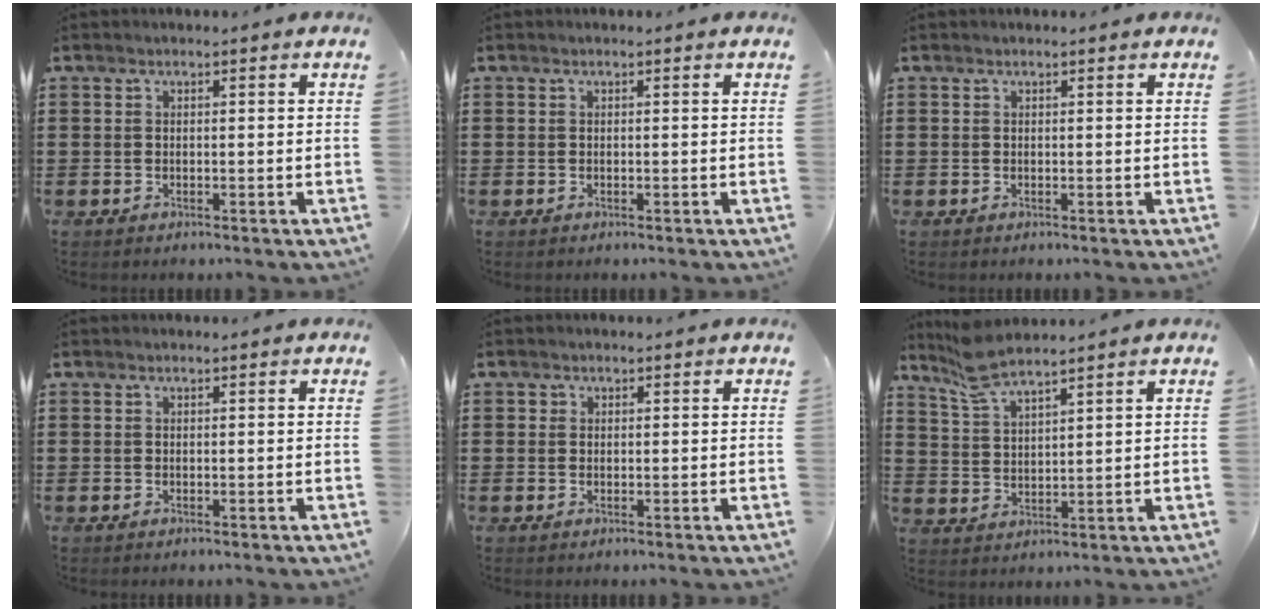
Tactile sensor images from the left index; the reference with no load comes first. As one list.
[{"total": 0.0}, {"total": 0.0}, {"total": 0.0}, {"total": 0.7, "force": [0.2, 0.7, 0.1], "torque": [-0.005, 0.005, 0.003]}, {"total": 6.0, "force": [5.1, 0.7, 3.0], "torque": [-0.072, -0.011, 0.095]}]